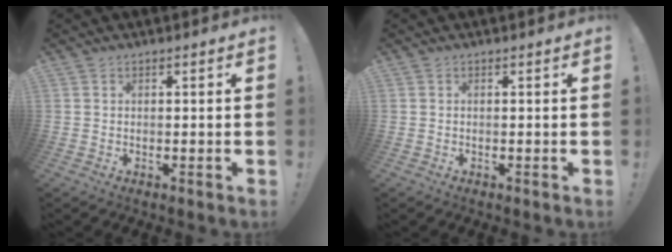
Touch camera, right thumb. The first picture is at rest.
{"total": 0.0}